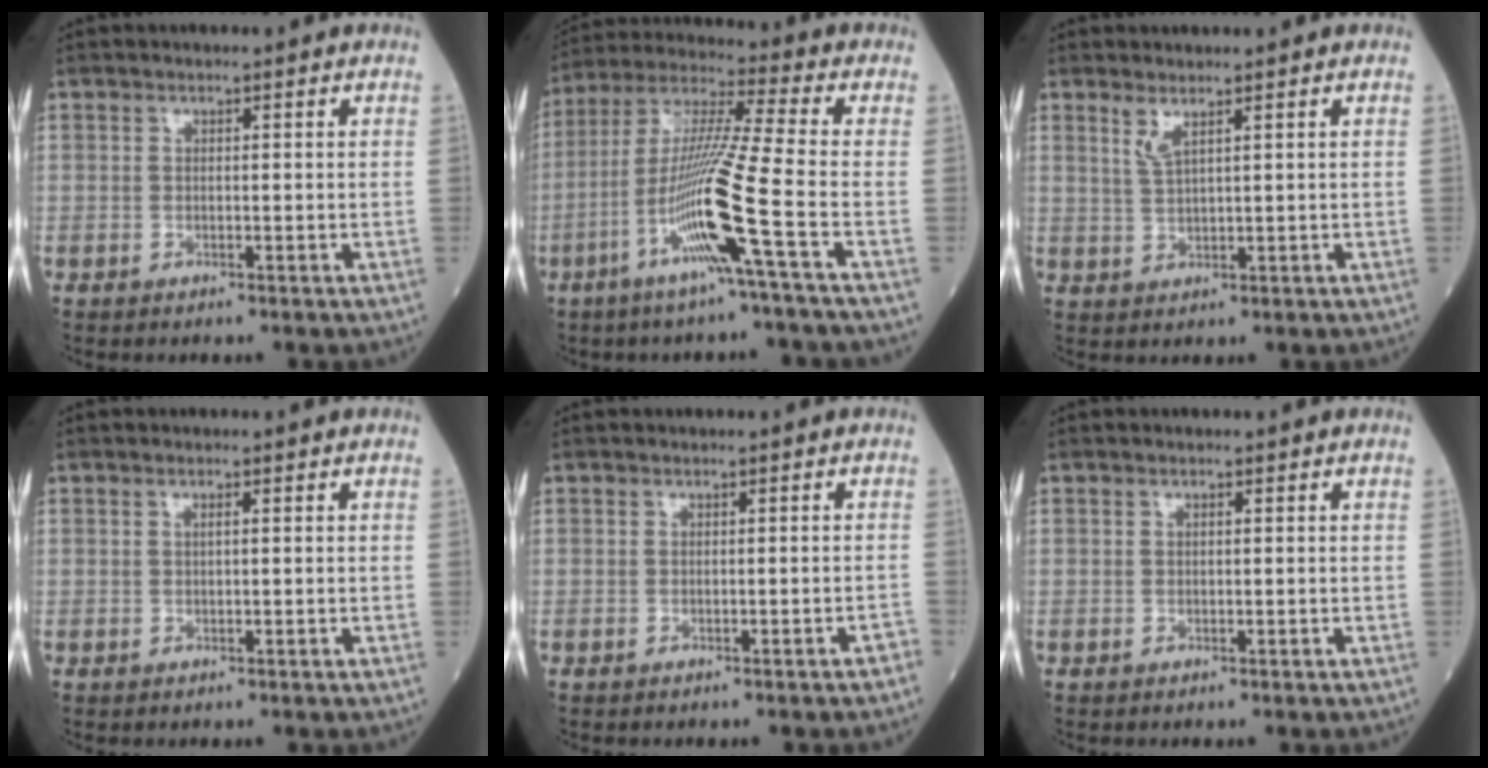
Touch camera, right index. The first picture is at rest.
{"total": 13.6, "force": [-5.2, -2.2, 12.4], "torque": [-0.247, -0.009, -0.105]}
{"total": 2.4, "force": [1.5, 0.0, 1.8], "torque": [-0.045, -0.006, 0.036]}
{"total": 0.7, "force": [0.2, 0.1, 0.6], "torque": [-0.015, 0.001, 0.005]}
{"total": 1.1, "force": [-0.9, 0.1, 0.6], "torque": [-0.005, -0.001, -0.008]}
{"total": 0.0}